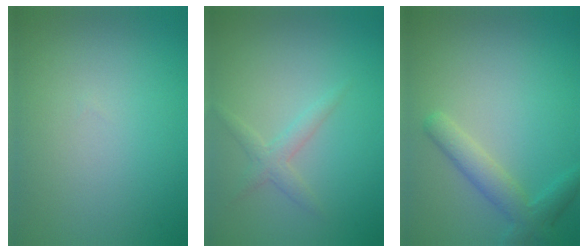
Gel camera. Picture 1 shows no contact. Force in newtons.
{"total": 1.7, "press": 1.7, "slide": 0.1}
{"total": 3.1, "press": 3.1, "slide": 0.3}